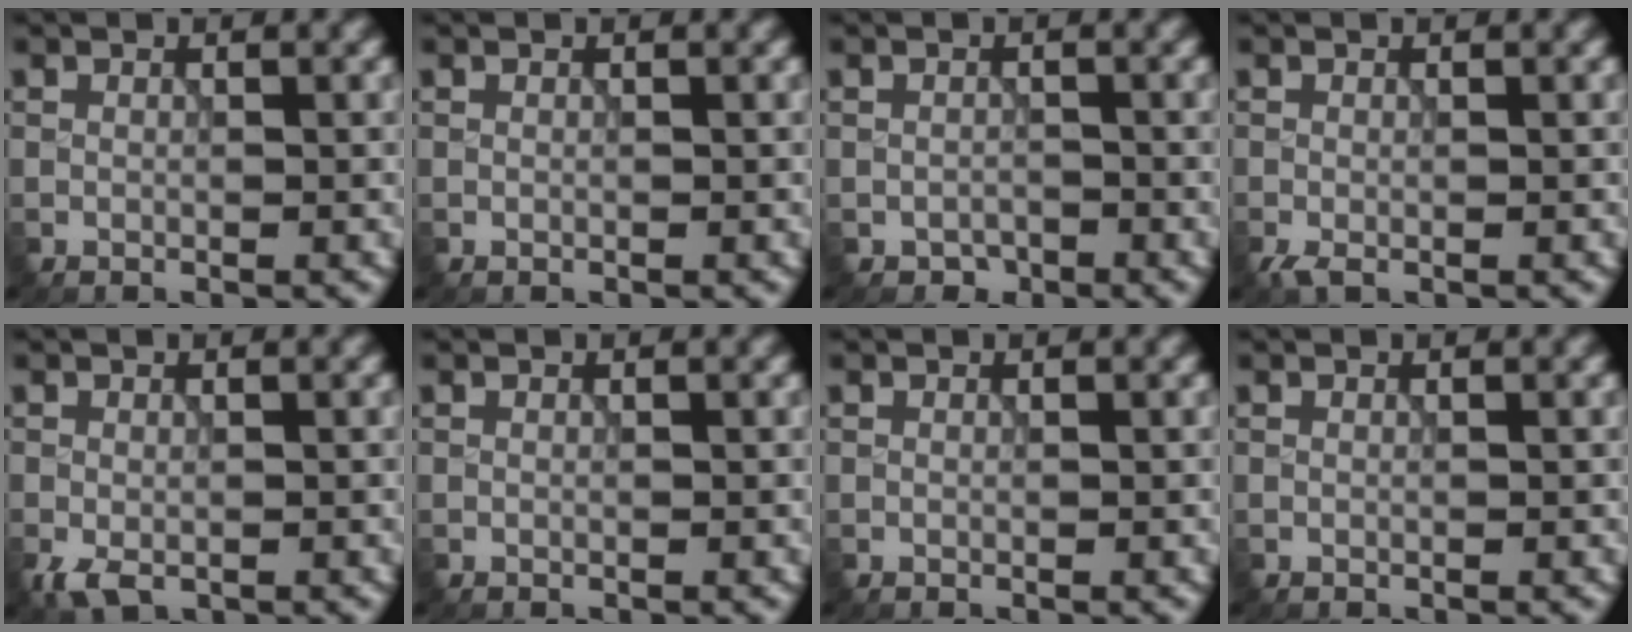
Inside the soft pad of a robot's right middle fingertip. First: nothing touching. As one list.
[{"total": 0.0}, {"total": 1.1, "force": [-0.8, 0.7, 0.2], "torque": [0.001, 0.000, -0.014]}, {"total": 1.2, "force": [-0.6, 0.6, 0.8], "torque": [-0.020, -0.005, -0.014]}, {"total": 2.3, "force": [-1.2, 1.4, 1.5], "torque": [-0.039, -0.012, -0.020]}, {"total": 0.0}, {"total": 0.0}, {"total": 0.0}]